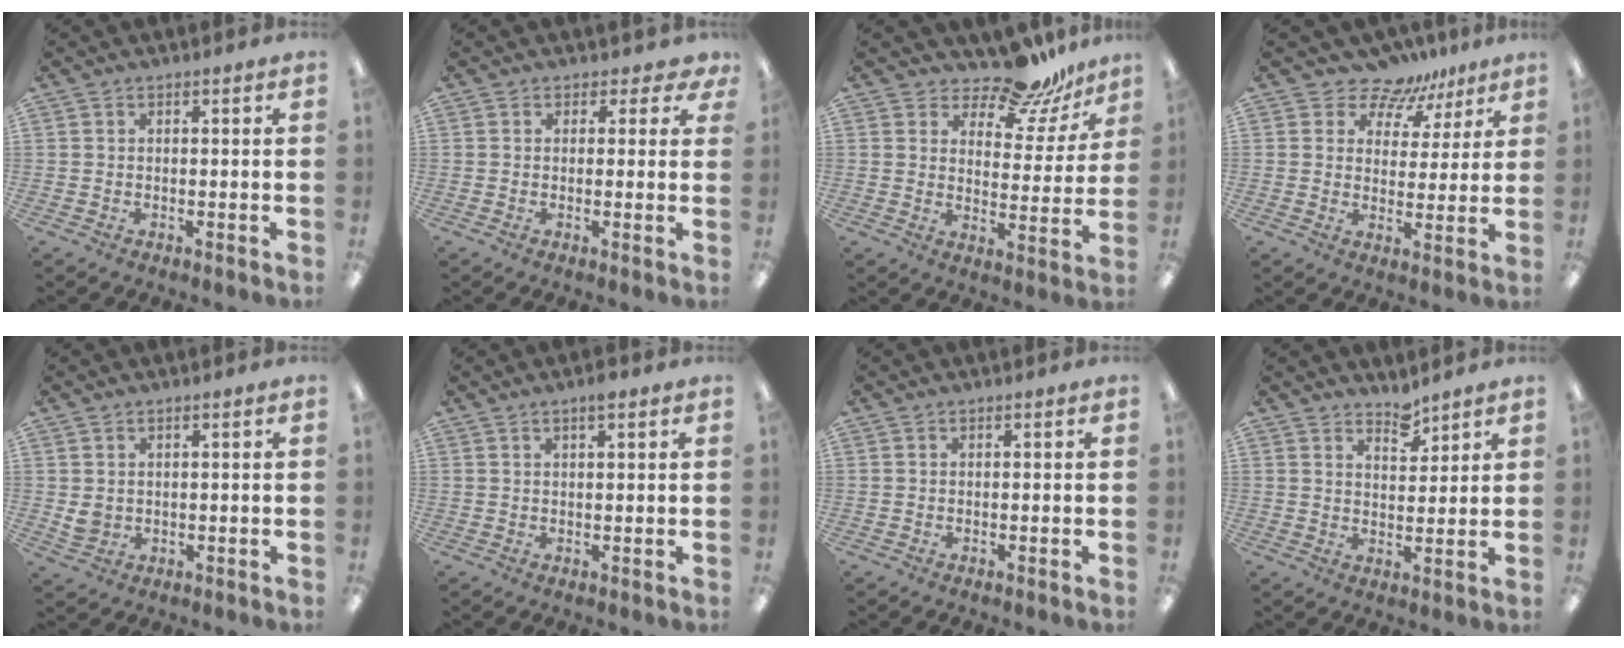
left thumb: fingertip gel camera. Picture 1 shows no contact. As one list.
[{"total": 2.5, "force": [1.1, 2.0, 1.0], "torque": [-0.004, 0.001, 0.019]}, {"total": 12.9, "force": [11.2, 4.3, 4.7], "torque": [-0.073, -0.088, 0.200]}, {"total": 7.9, "force": [6.3, 4.7, 1.1], "torque": [-0.031, -0.050, 0.114]}, {"total": 3.1, "force": [1.3, 2.4, 1.4], "torque": [-0.022, -0.001, 0.024]}, {"total": 2.5, "force": [1.8, 0.4, 1.7], "torque": [-0.028, -0.001, 0.030]}, {"total": 0.0}, {"total": 4.9, "force": [4.4, 1.7, 1.4], "torque": [-0.004, -0.037, 0.076]}]